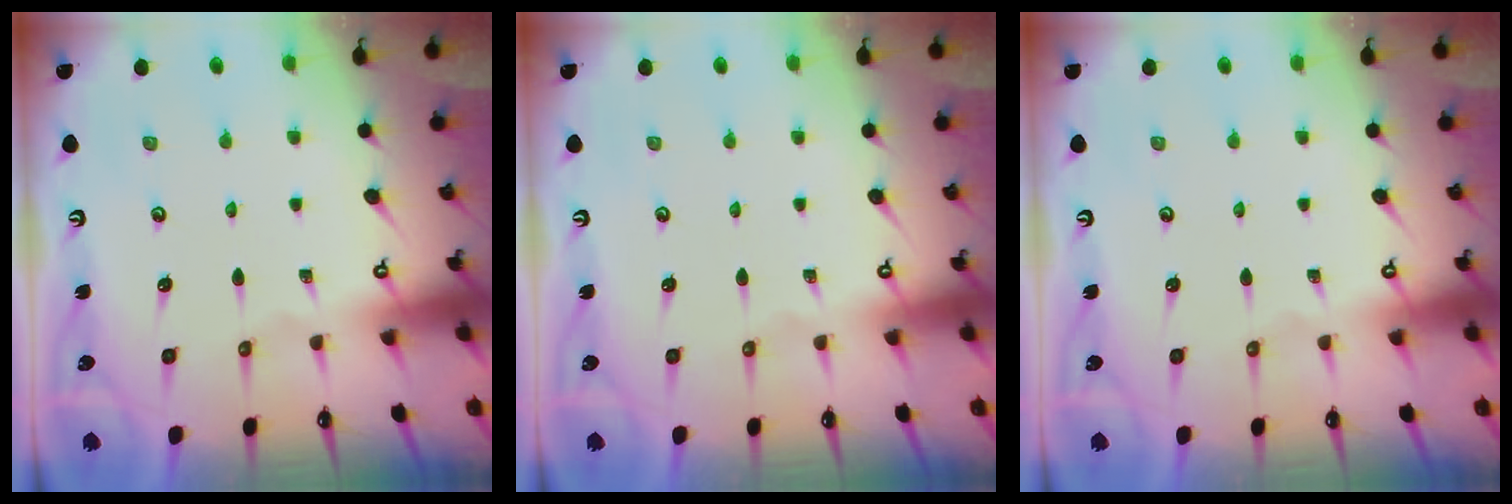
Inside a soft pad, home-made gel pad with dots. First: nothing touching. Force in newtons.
{"total": 0.0}
{"total": 0.0}